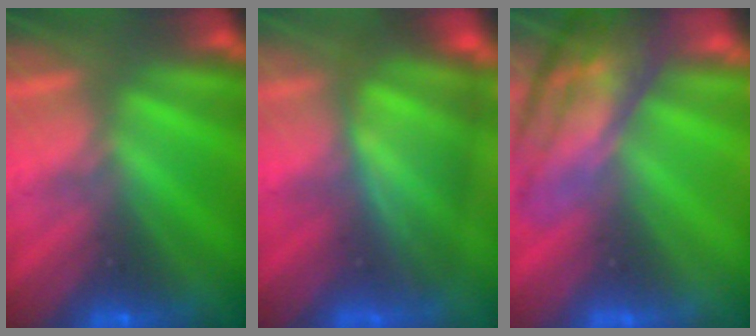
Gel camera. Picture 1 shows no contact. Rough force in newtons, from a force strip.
{"total": 4.8}
{"total": 6.9}